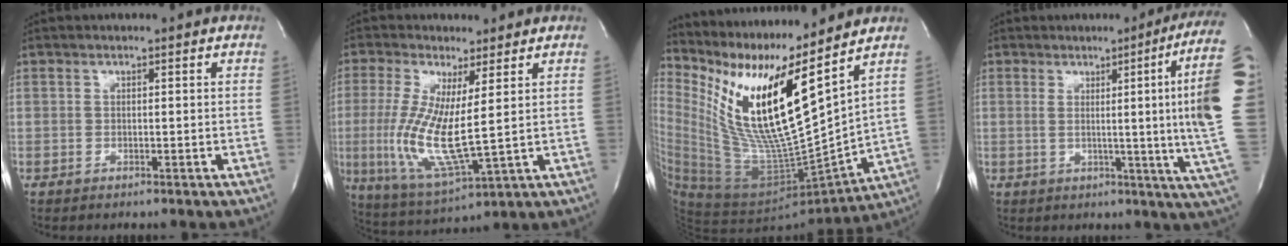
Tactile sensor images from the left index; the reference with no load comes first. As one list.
[{"total": 12.2, "force": [0.7, 1.7, 12.1], "torque": [-0.263, -0.020, 0.017]}, {"total": 20.8, "force": [10.5, 2.0, 17.8], "torque": [-0.349, -0.024, 0.192]}, {"total": 16.8, "force": [2.8, -3.2, 16.2], "torque": [-0.155, -0.023, 0.022]}]